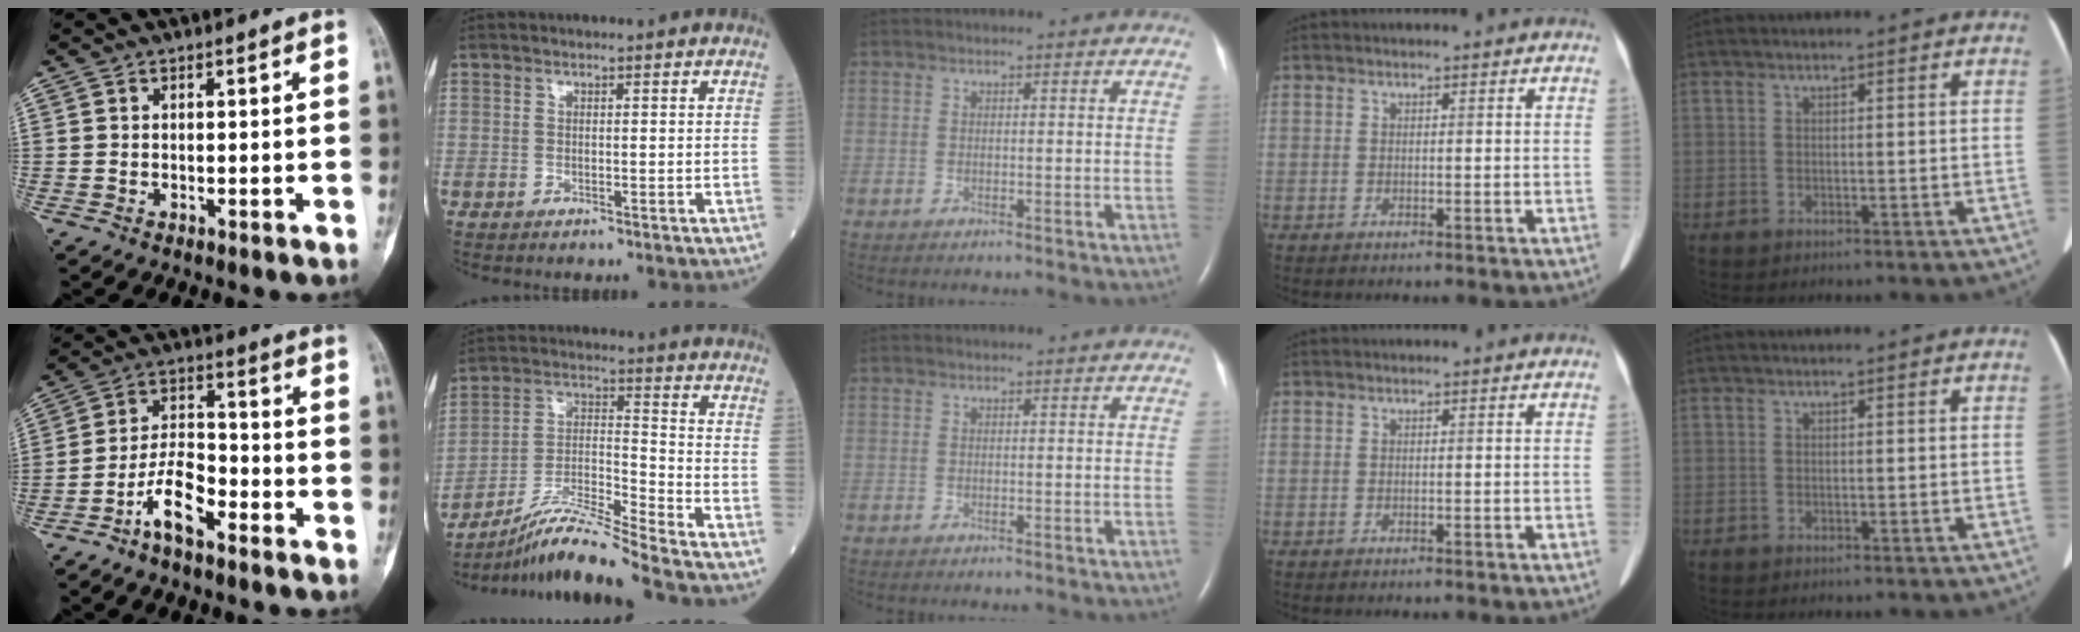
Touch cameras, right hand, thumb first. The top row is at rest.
{"thumb": {"total": 8.9, "force": [-5.5, 3.6, 6.0], "torque": [-0.106, 0.047, -0.106]}, "index": {"total": 12.0, "force": [-10.6, -2.1, 5.1], "torque": [-0.100, -0.006, -0.194]}}